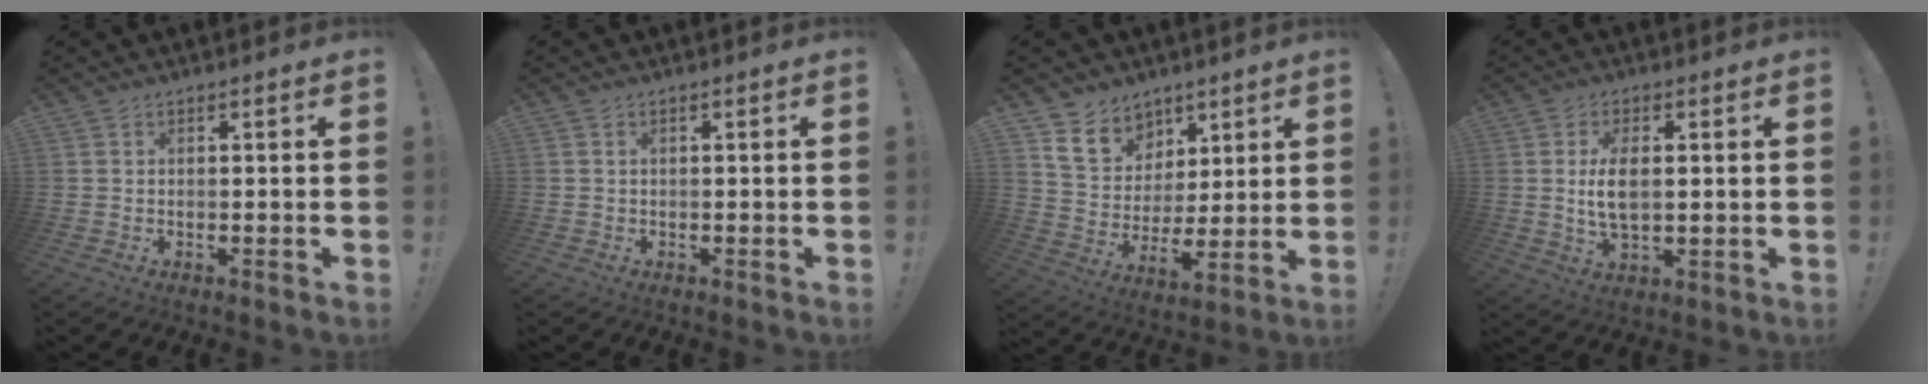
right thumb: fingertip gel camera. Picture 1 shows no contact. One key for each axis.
{"total": 0.8, "fx": -0.1, "fy": 0.8, "fz": 0.0, "tx": 0.000, "ty": 0.002, "tz": -0.002}
{"total": 11.8, "fx": 7.4, "fy": 8.5, "fz": 3.5, "tx": -0.055, "ty": -0.055, "tz": 0.149}
{"total": 7.7, "fx": 0.8, "fy": 4.0, "fz": 6.6, "tx": -0.122, "ty": -0.011, "tz": 0.006}